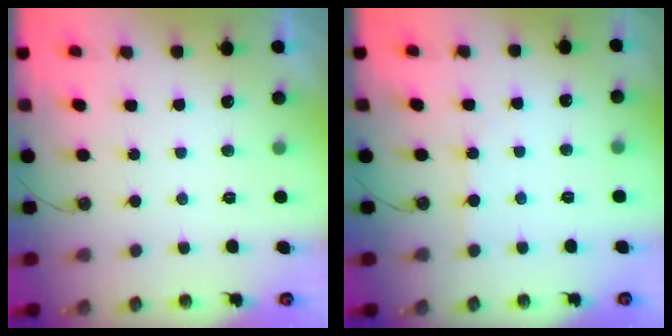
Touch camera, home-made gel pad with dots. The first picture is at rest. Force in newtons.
{"total": 1.5, "press": 1.5, "slide": 0.2}